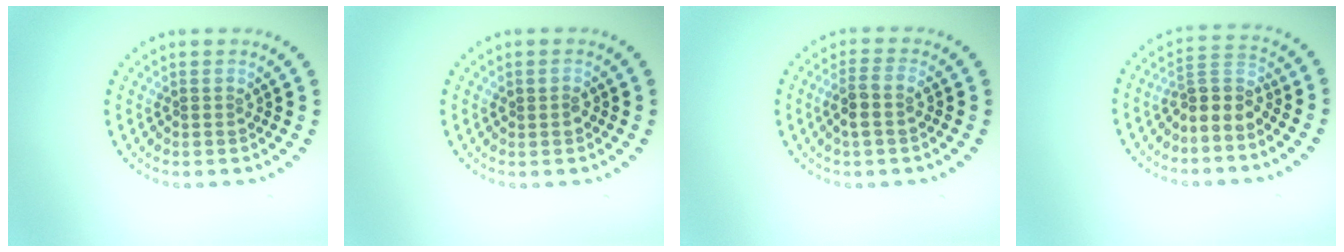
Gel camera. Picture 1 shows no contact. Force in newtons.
{"total": 0.8, "press": 0.7, "slide": 0.2}
{"total": 2.1, "press": 1.9, "slide": 0.9}
{"total": 3.1, "press": 2.5, "slide": 1.8}